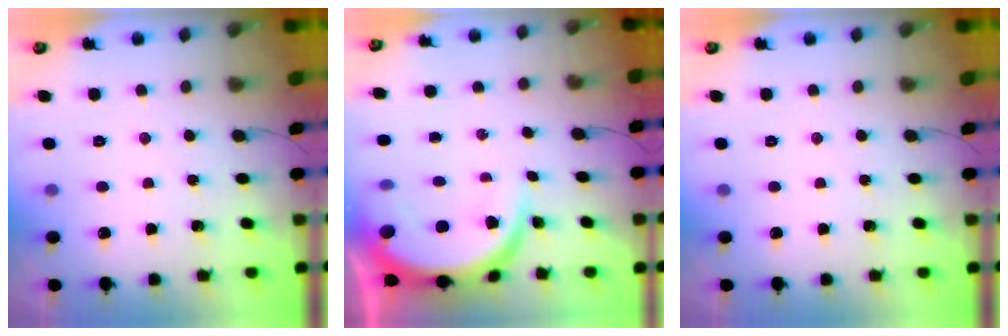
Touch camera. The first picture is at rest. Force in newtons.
{"total": 8.9, "press": 8.9, "slide": 0.7}
{"total": 0.0}